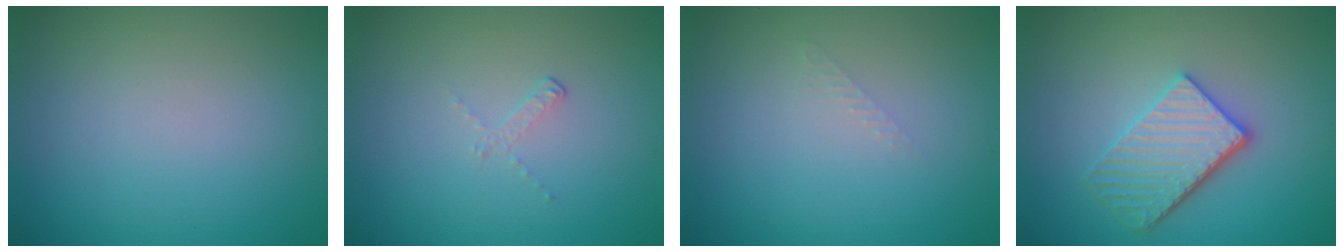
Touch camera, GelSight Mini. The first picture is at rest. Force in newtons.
{"total": 0.8, "press": 0.3, "slide": 0.7}
{"total": 0.8, "press": 0.7, "slide": 0.2}
{"total": 4.0, "press": 3.4, "slide": 2.1}